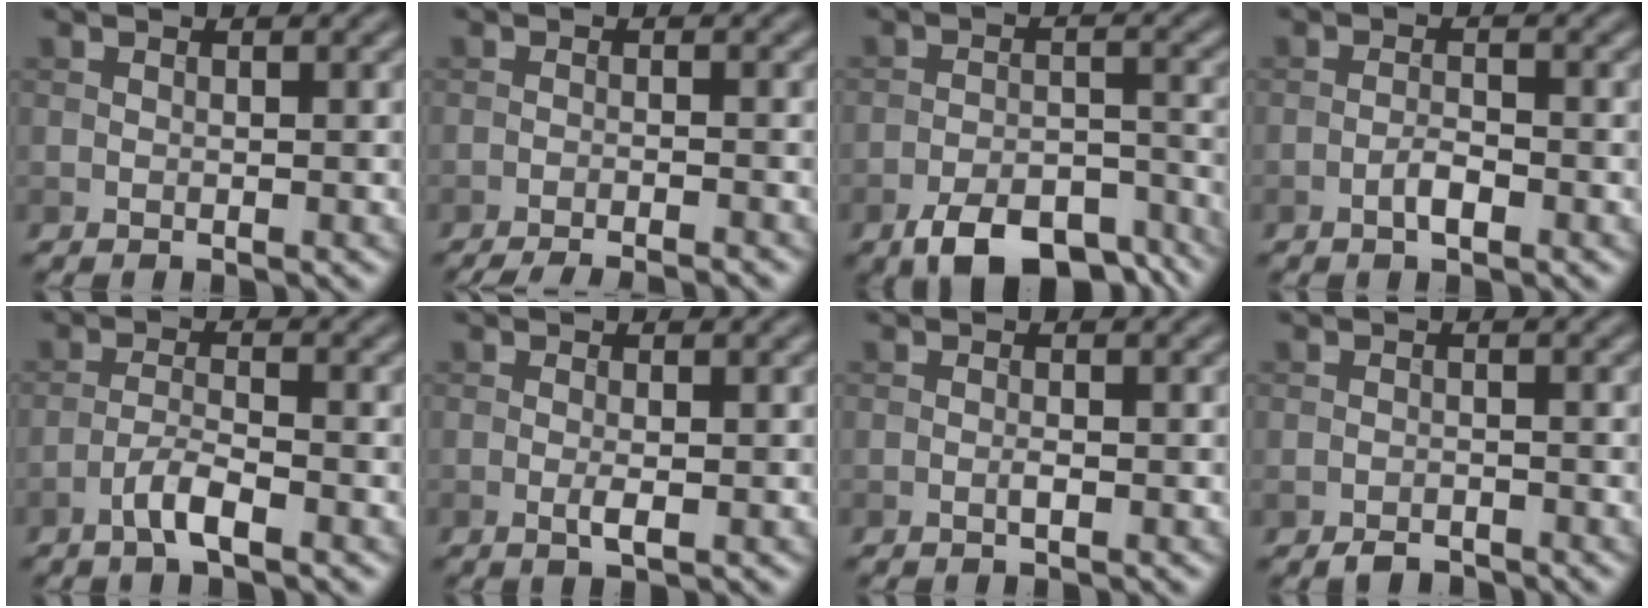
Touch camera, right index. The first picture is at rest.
{"total": 4.9, "force": [-4.3, 0.8, 2.3], "torque": [-0.031, -0.005, -0.066]}
{"total": 8.9, "force": [-6.3, 3.7, 5.0], "torque": [-0.075, -0.013, -0.102]}
{"total": 1.8, "force": [-1.0, 0.5, 1.4], "torque": [-0.027, 0.003, -0.021]}
{"total": 2.9, "force": [-1.8, 0.5, 2.2], "torque": [-0.045, 0.007, -0.039]}
{"total": 1.4, "force": [-0.3, 0.3, 1.3], "torque": [-0.027, -0.003, -0.009]}
{"total": 0.7, "force": [-0.3, 0.1, 0.6], "torque": [-0.012, 0.000, -0.007]}
{"total": 1.8, "force": [-1.6, 0.8, 0.6], "torque": [-0.008, 0.000, -0.030]}